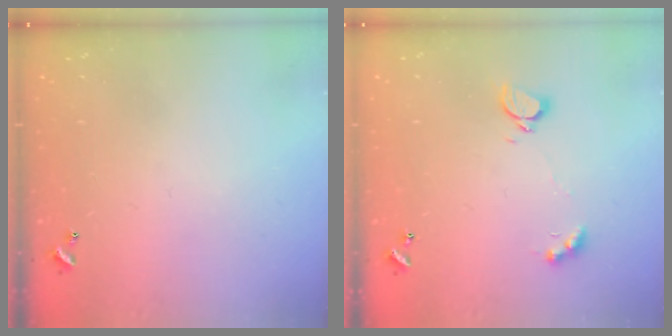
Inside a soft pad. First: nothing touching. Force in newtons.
{"total": 2.2, "press": 2.1, "slide": 0.5}